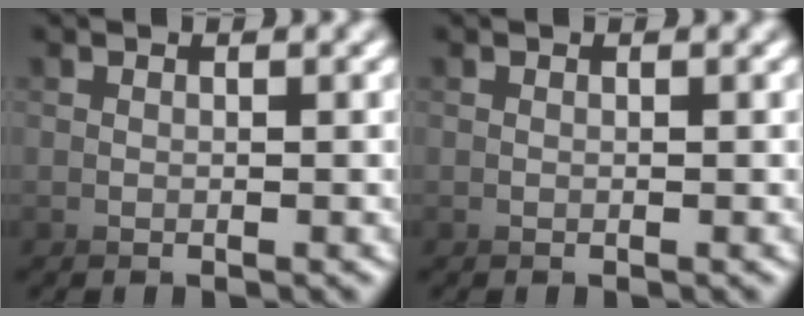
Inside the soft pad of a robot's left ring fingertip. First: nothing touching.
{"total": 0.0}